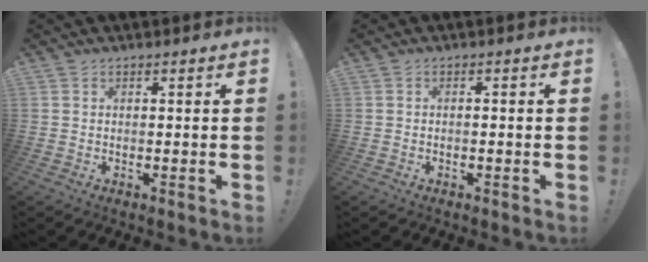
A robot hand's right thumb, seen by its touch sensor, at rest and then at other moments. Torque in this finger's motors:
{"motor_torque": [-0.06, -0.31, -0.09, 0.15, 0.01]}